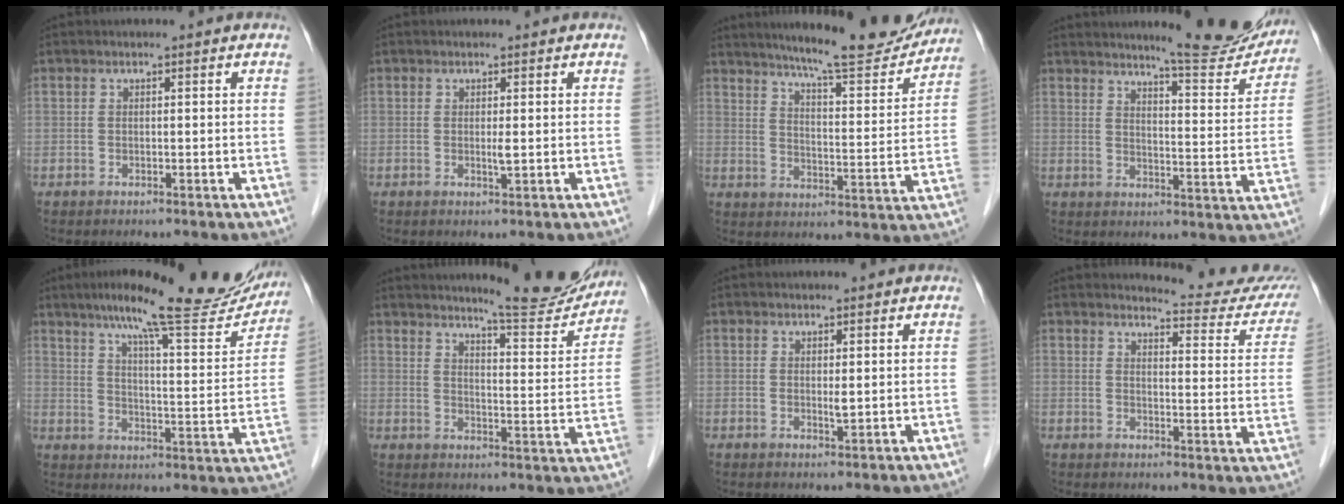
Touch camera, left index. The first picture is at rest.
{"total": 1.0, "force": [0.1, 0.0, 1.0], "torque": [-0.023, -0.003, 0.003]}
{"total": 16.4, "force": [14.9, 1.3, 6.8], "torque": [-0.098, -0.026, 0.202]}
{"total": 13.9, "force": [12.8, 1.1, 5.3], "torque": [-0.063, -0.040, 0.157]}
{"total": 22.7, "force": [19.2, 2.6, 11.9], "torque": [-0.172, -0.017, 0.253]}
{"total": 13.6, "force": [12.4, 0.2, 5.7], "torque": [-0.075, -0.017, 0.162]}
{"total": 1.2, "force": [0.4, 0.2, 1.1], "torque": [-0.023, -0.004, 0.007]}
{"total": 14.0, "force": [13.8, 1.3, 2.2], "torque": [-0.006, -0.079, 0.132]}